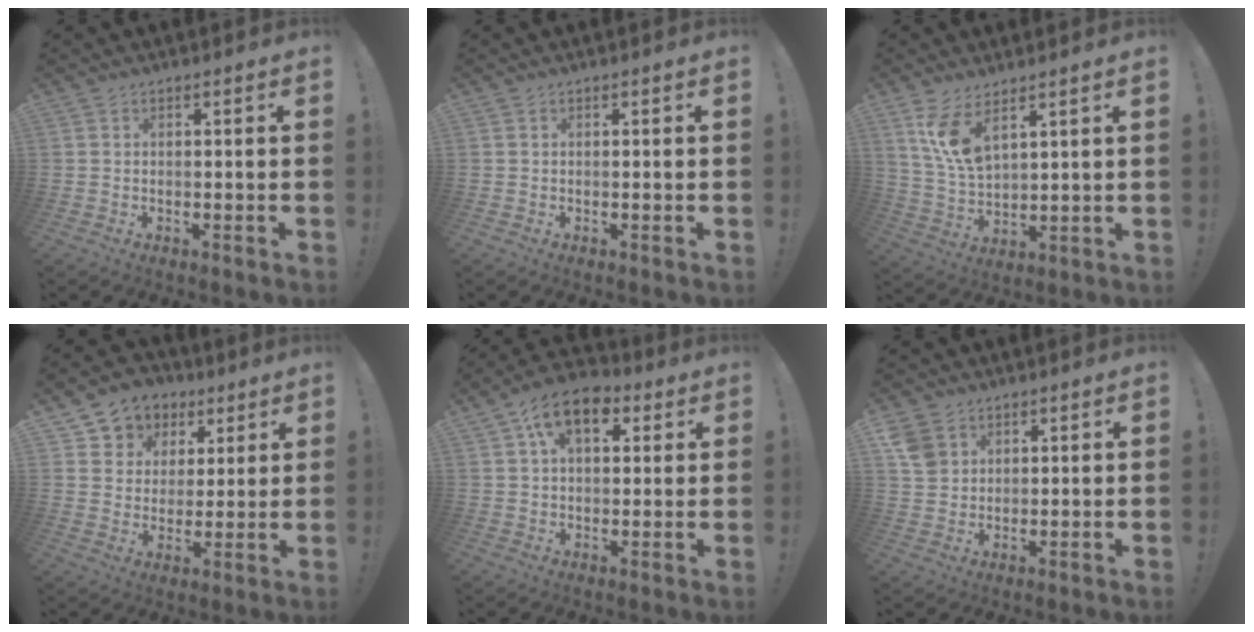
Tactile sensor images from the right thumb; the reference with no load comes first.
{"total": 0.0}
{"total": 10.0, "force": [6.1, 4.0, 6.8], "torque": [-0.135, -0.029, 0.114]}
{"total": 8.3, "force": [3.7, 7.3, 1.6], "torque": [-0.021, -0.033, 0.075]}
{"total": 11.3, "force": [5.2, 6.9, 7.3], "torque": [-0.103, -0.013, 0.093]}
{"total": 6.3, "force": [3.0, 5.0, 2.3], "torque": [-0.036, -0.007, 0.062]}